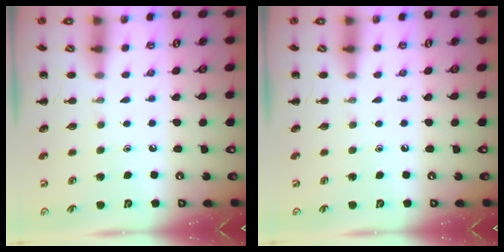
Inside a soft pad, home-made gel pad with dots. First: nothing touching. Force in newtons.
{"total": 0.0}